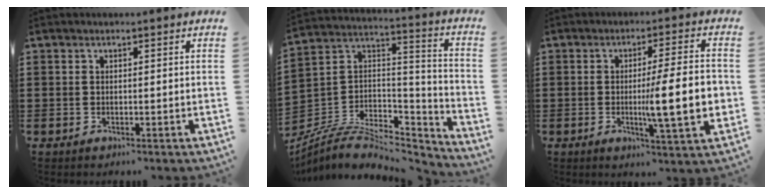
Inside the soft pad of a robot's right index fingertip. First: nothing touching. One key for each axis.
{"total": 8.1, "fx": -5.9, "fy": 3.9, "fz": 4.0, "tx": -0.079, "ty": 0.013, "tz": -0.113}
{"total": 12.5, "fx": -1.3, "fy": 1.9, "fz": 12.3, "tx": -0.178, "ty": -0.016, "tz": -0.028}